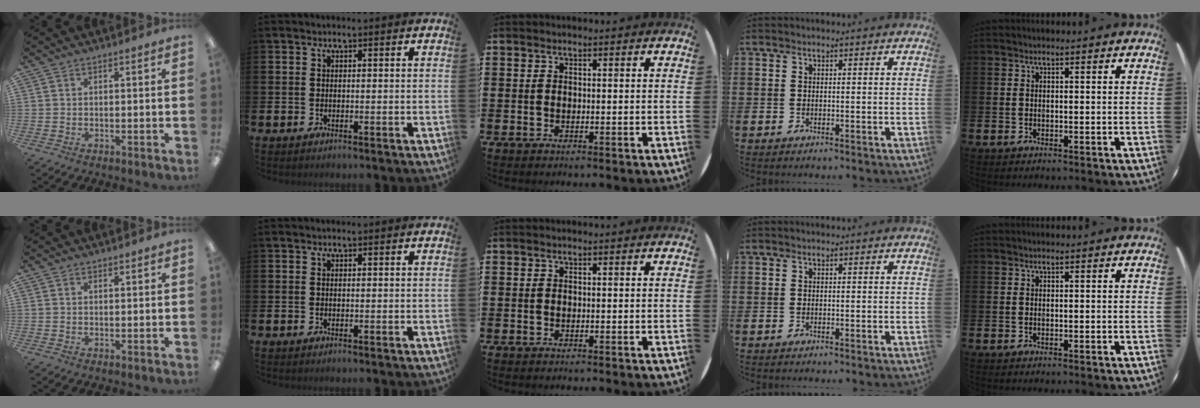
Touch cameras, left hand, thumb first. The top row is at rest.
{"thumb": {"total": 0.7, "force": [0.6, 0.2, 0.2], "torque": [-0.005, 0.001, 0.011]}}